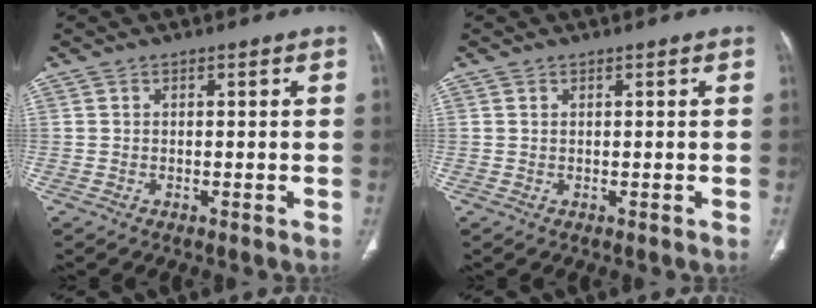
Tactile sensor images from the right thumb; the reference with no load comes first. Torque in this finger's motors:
{"motor_torque": [0.19, -0.02, -0.10, -0.26, 0.03]}